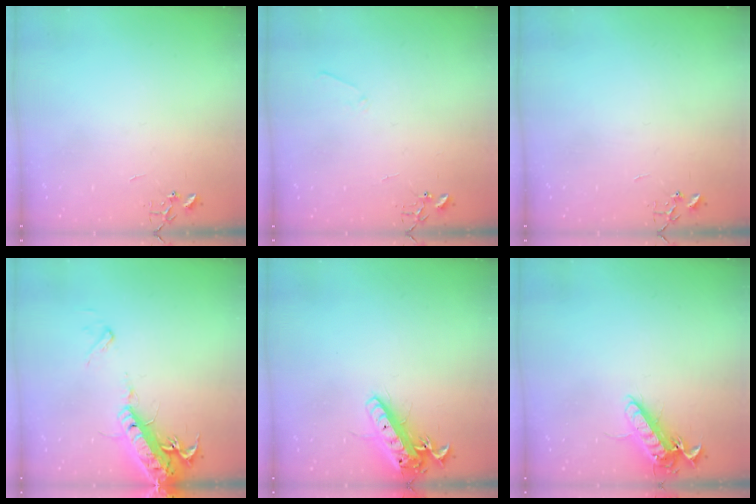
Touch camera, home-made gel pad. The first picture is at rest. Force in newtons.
{"total": 4.8, "press": 4.7, "slide": 0.7}
{"total": 0.0}
{"total": 18.9, "press": 18.5, "slide": 3.9}
{"total": 15.2, "press": 14.9, "slide": 3.0}
{"total": 13.5, "press": 13.5, "slide": 1.2}